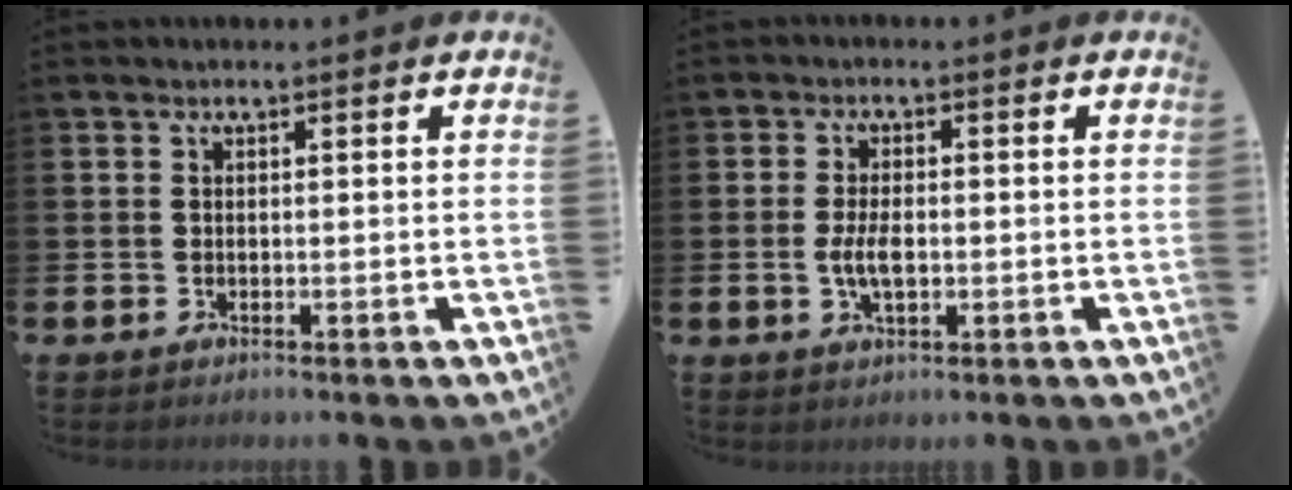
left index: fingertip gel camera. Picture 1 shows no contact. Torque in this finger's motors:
{"motor_torque": [0.79, 0.42, 0.12, 0.13]}